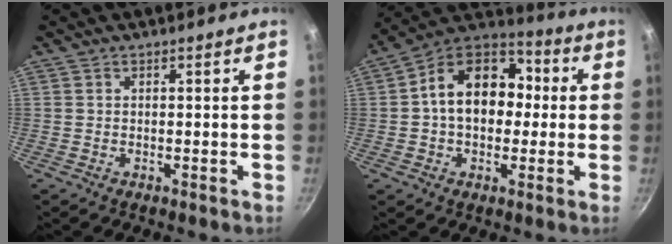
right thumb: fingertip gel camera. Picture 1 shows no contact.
{"total": 16.6, "force": [1.0, 12.0, 11.3], "torque": [-0.139, 0.040, -0.003]}